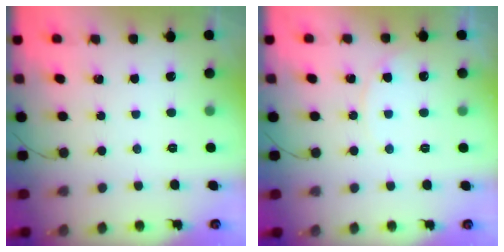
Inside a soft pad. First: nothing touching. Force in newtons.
{"total": 4.9, "press": 4.8, "slide": 0.4}